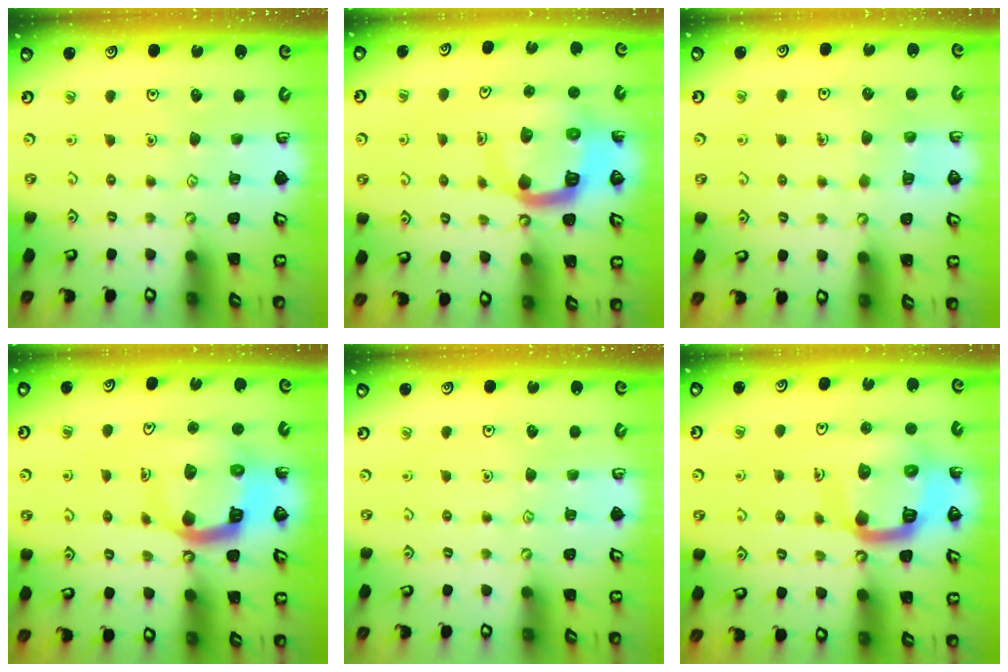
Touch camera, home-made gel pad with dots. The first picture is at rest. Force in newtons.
{"total": 10.6, "press": 10.6, "slide": 1.3}
{"total": 3.2, "press": 3.2, "slide": 0.1}
{"total": 9.2, "press": 9.2, "slide": 1.0}
{"total": 0.0}
{"total": 15.1, "press": 15.0, "slide": 1.8}